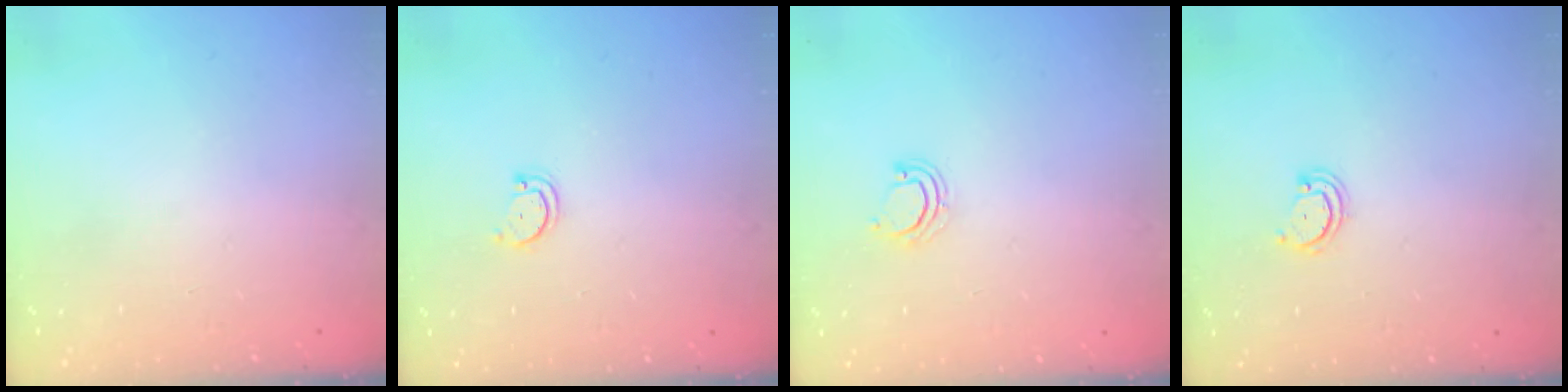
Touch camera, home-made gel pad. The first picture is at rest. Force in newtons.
{"total": 2.8, "press": 2.8, "slide": 0.3}
{"total": 2.2, "press": 2.2, "slide": 0.1}
{"total": 2.6, "press": 2.6, "slide": 0.3}